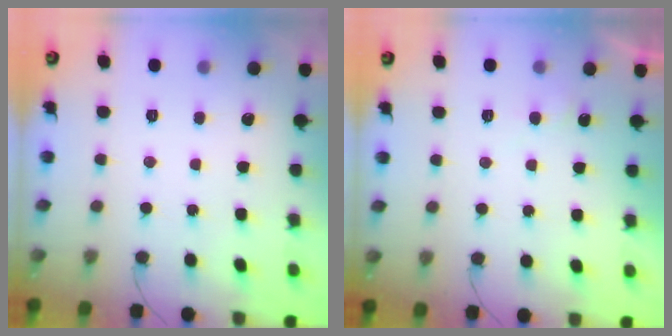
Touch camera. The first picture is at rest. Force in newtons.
{"total": 4.6, "press": 4.6, "slide": 0.5}